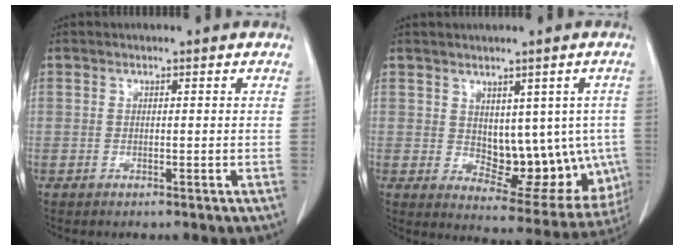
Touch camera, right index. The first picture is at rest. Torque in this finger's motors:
{"motor_torque": [0.19, 0.11, 0.15, 0.01]}